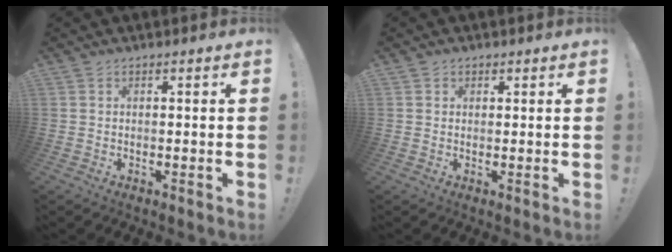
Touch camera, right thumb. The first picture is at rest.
{"total": 1.2, "force": [0.7, 1.0, 0.1], "torque": [0.004, -0.002, 0.012]}